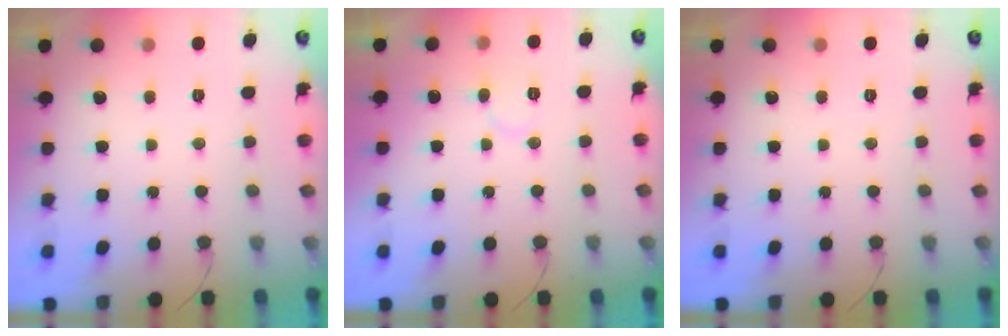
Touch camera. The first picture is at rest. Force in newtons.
{"total": 6.7, "press": 6.7, "slide": 0.8}
{"total": 0.0}